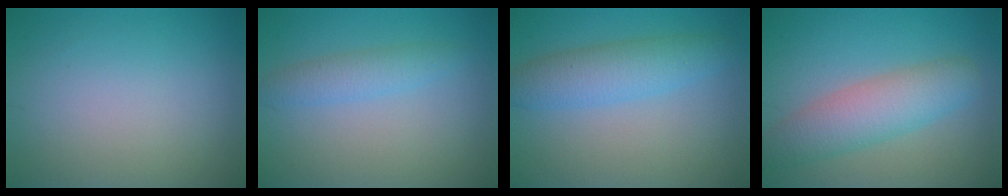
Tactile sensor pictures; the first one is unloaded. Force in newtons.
{"total": 2.3, "press": 2.3, "slide": 0.1}
{"total": 4.2, "press": 4.2, "slide": 0.1}
{"total": 5.2, "press": 5.2, "slide": 0.2}